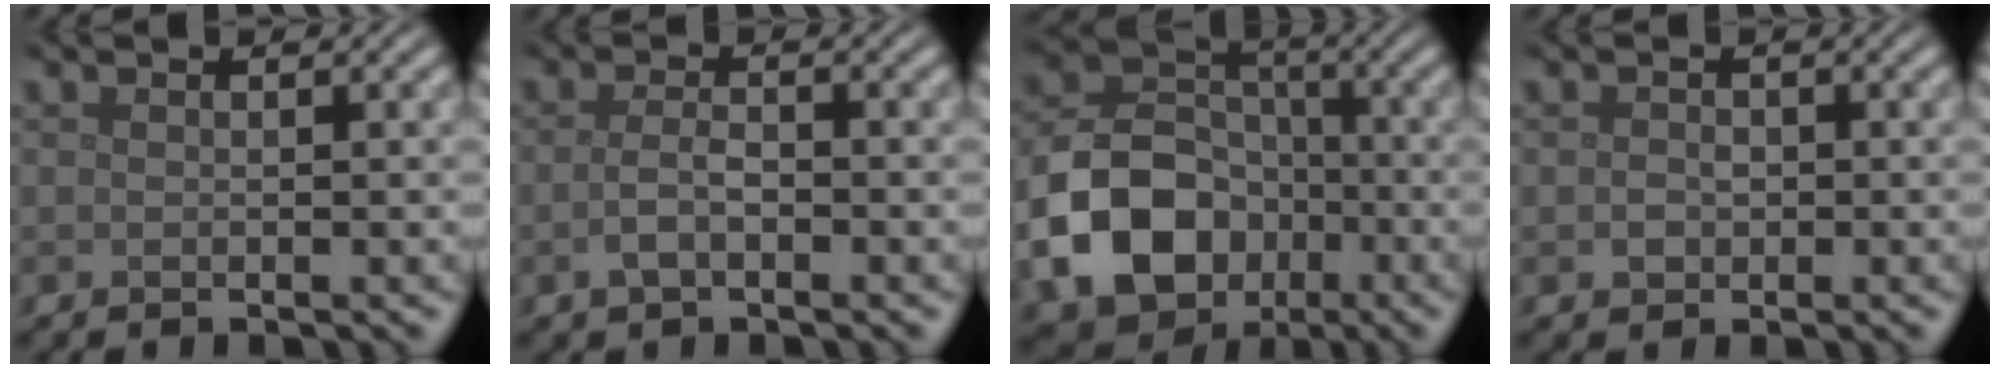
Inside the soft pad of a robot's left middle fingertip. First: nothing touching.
{"total": 2.0, "force": [-0.7, 0.9, 1.6], "torque": [-0.037, -0.002, -0.015]}
{"total": 10.9, "force": [-3.8, 8.2, 6.1], "torque": [-0.131, -0.014, -0.076]}
{"total": 1.2, "force": [-0.1, 1.0, 0.5], "torque": [-0.009, -0.004, -0.005]}